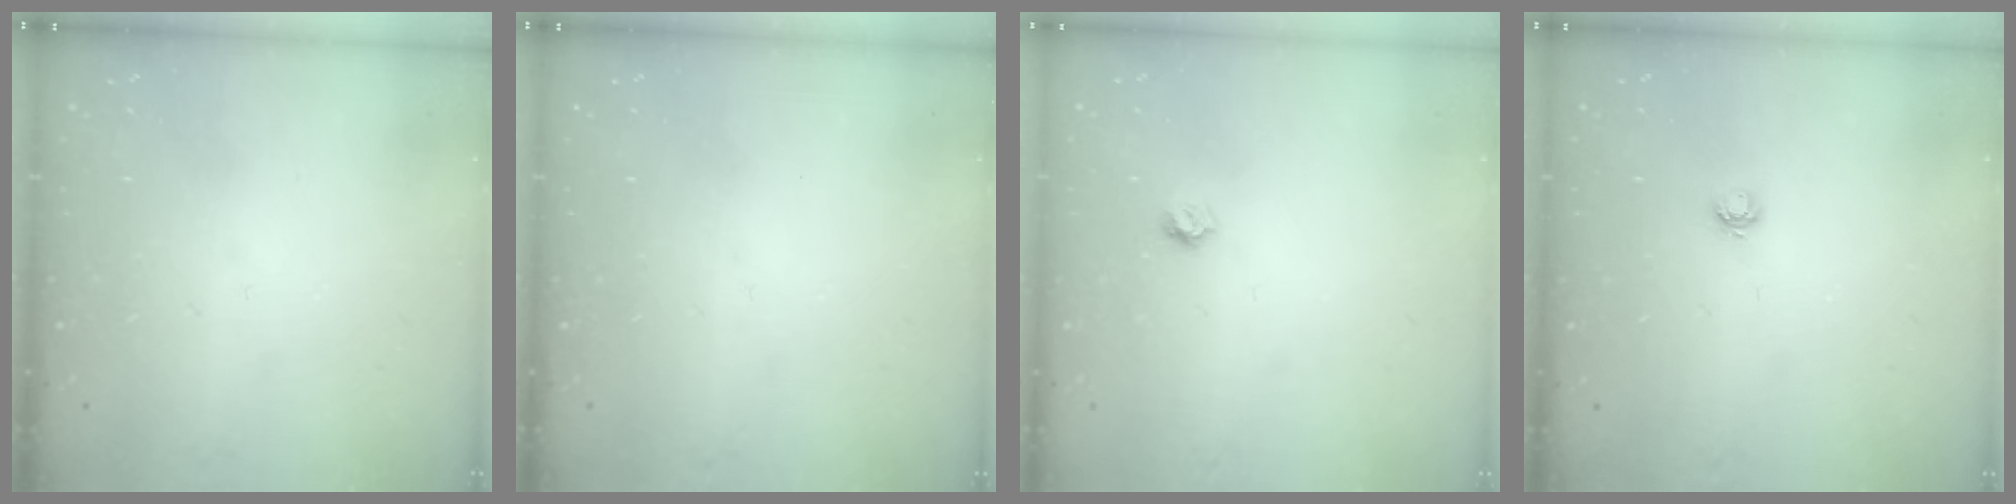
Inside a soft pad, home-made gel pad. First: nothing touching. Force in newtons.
{"total": 0.0}
{"total": 3.7, "press": 3.6, "slide": 0.2}
{"total": 3.7, "press": 3.7, "slide": 0.5}